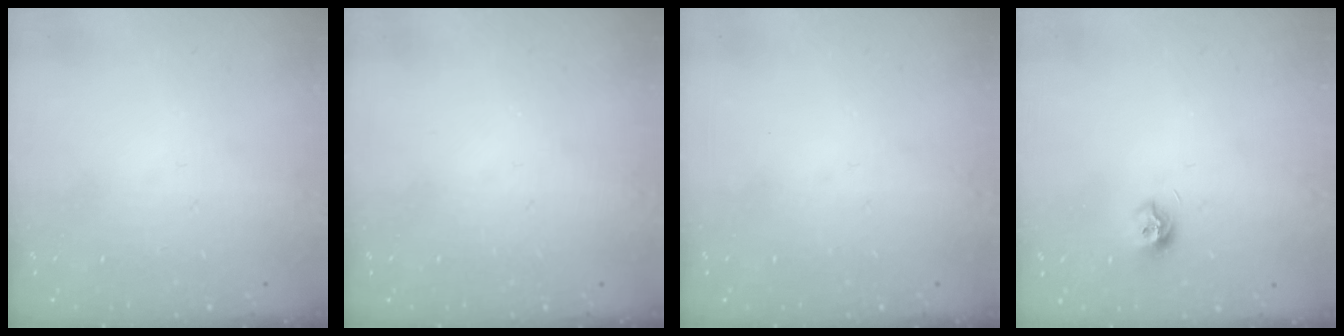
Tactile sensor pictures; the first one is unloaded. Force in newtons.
{"total": 0.0}
{"total": 0.0}
{"total": 7.9, "press": 7.9, "slide": 0.6}